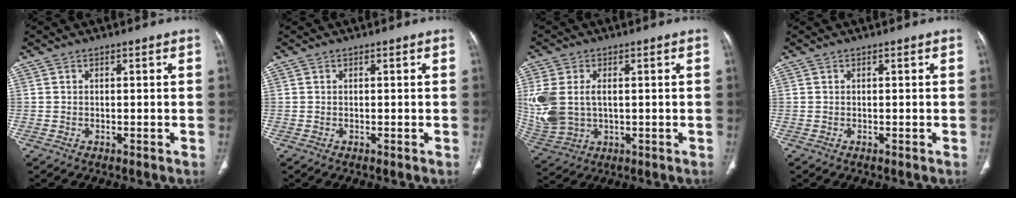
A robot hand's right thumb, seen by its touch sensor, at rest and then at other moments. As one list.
[{"total": 0.0}, {"total": 13.3, "force": [1.1, 9.1, 9.7], "torque": [-0.238, 0.000, 0.038]}, {"total": 0.0}]